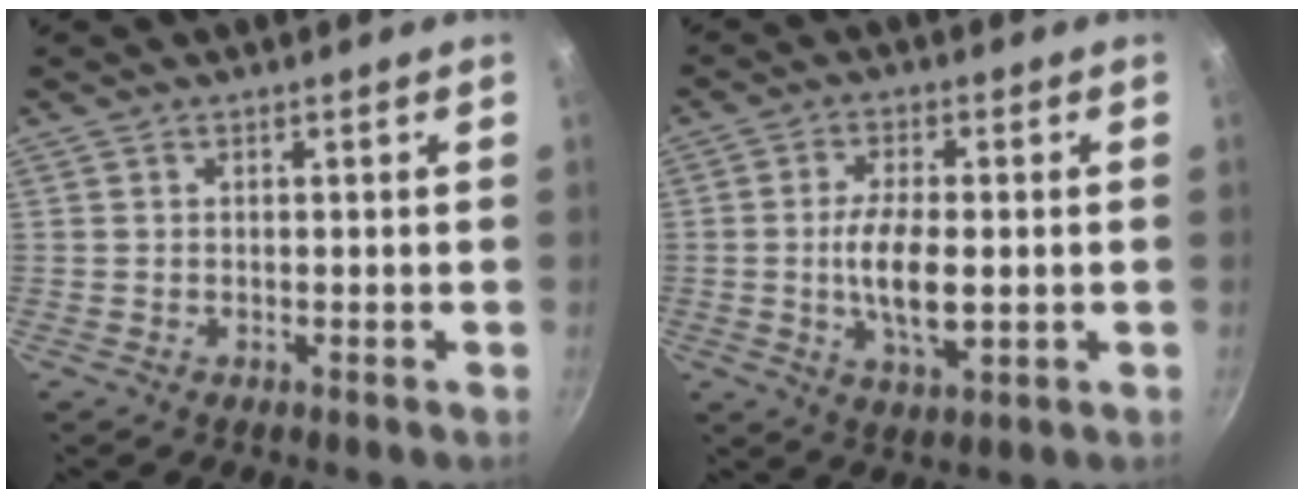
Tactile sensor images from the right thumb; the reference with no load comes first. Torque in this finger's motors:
{"motor_torque": [1.67, 1.05, 1.54, -0.77, 0.48]}